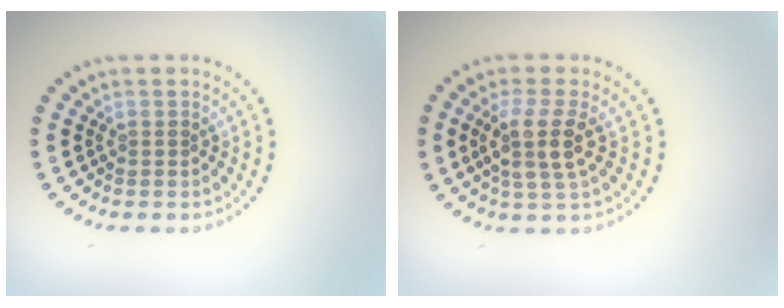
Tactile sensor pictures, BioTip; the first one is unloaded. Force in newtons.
{"total": 3.2, "press": 2.7, "slide": 1.7}